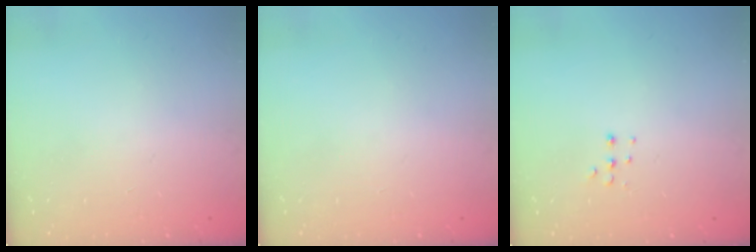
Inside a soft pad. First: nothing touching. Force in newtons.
{"total": 0.0}
{"total": 3.4, "press": 3.3, "slide": 0.8}